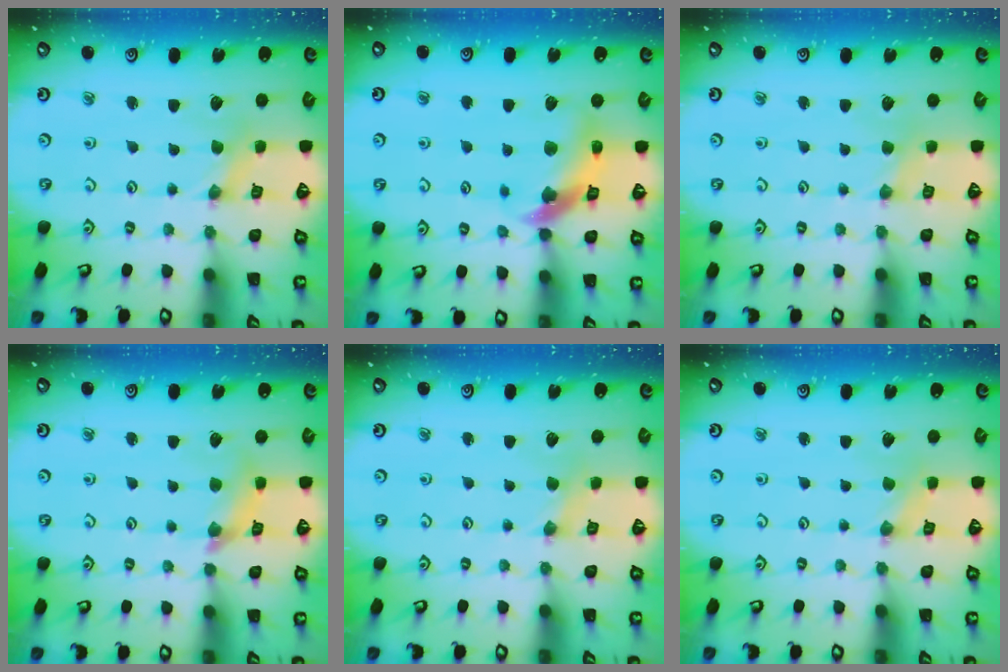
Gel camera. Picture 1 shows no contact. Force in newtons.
{"total": 12.8, "press": 12.6, "slide": 1.7}
{"total": 1.6, "press": 1.5, "slide": 0.4}
{"total": 7.8, "press": 7.8, "slide": 0.8}
{"total": 1.4, "press": 1.4, "slide": 0.3}
{"total": 0.0}